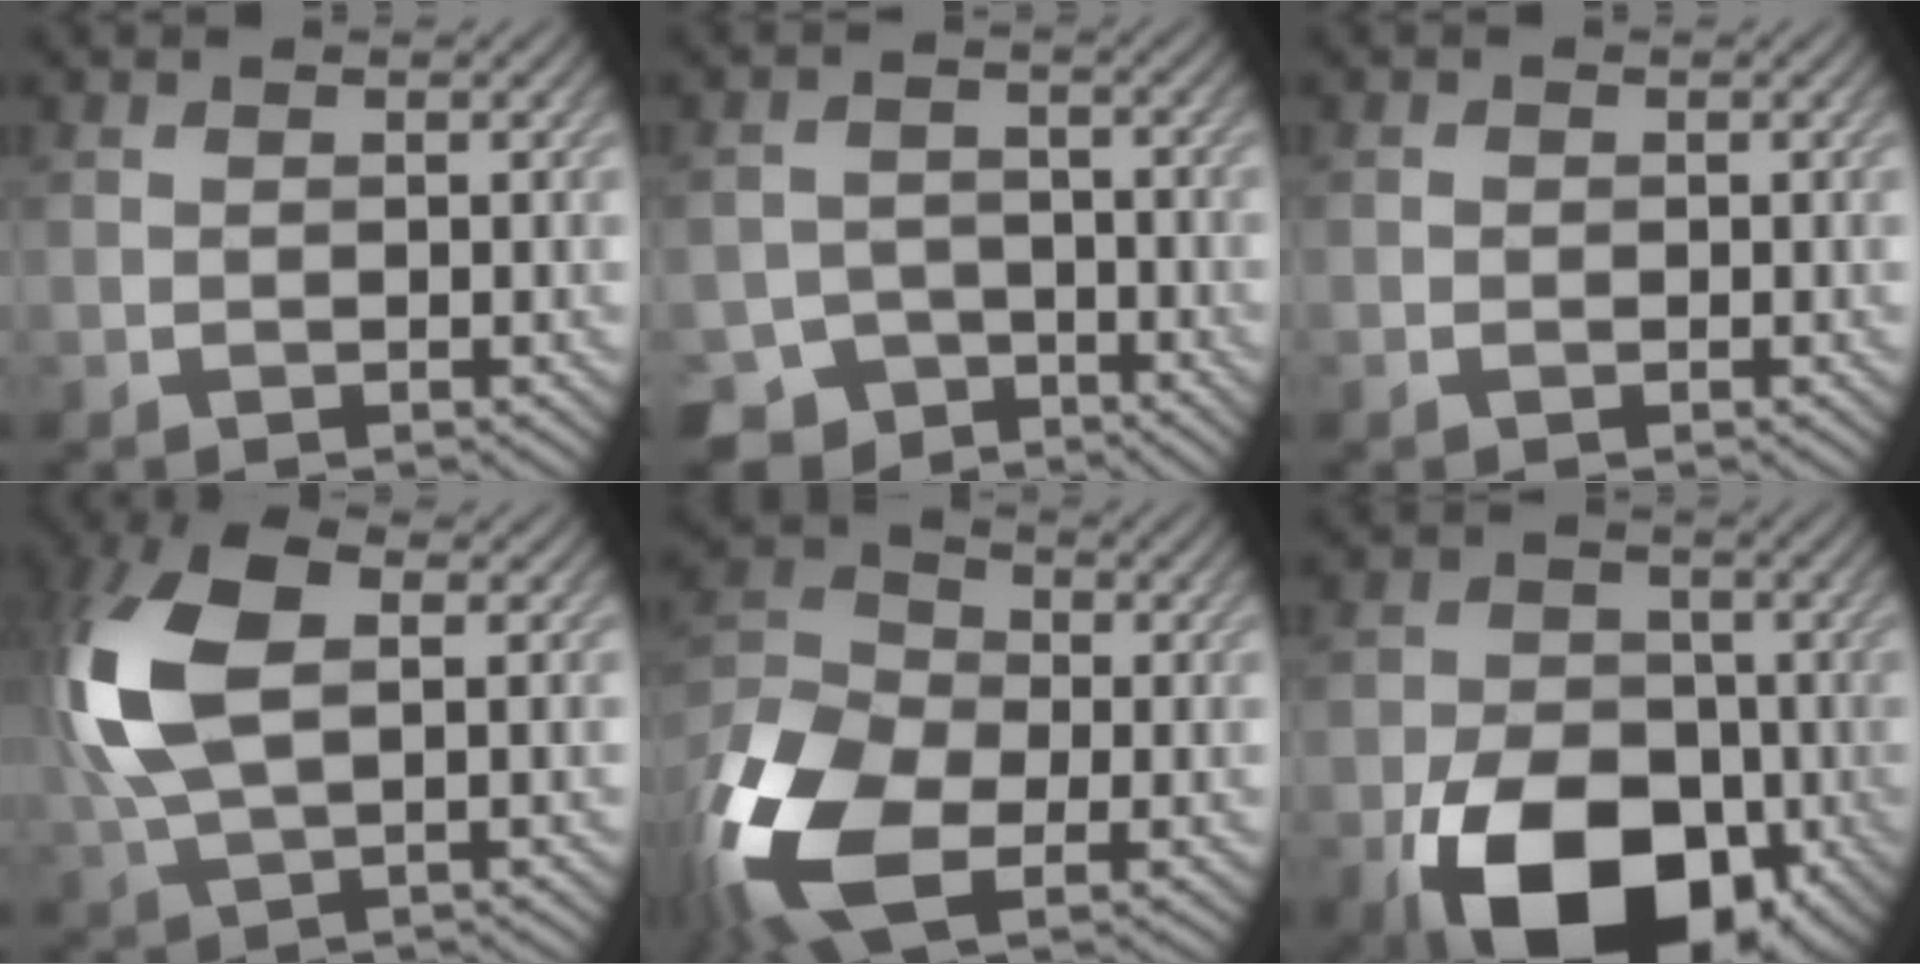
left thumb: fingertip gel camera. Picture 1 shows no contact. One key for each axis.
{"total": 5.8, "fx": -4.6, "fy": 3.5, "fz": 0.5, "tx": -0.007, "ty": -0.007, "tz": -0.076}
{"total": 0.9, "fx": -0.4, "fy": 0.6, "fz": 0.4, "tx": -0.008, "ty": -0.003, "tz": -0.009}
{"total": 12.0, "fx": 2.2, "fy": 6.0, "fz": 10.1, "tx": -0.256, "ty": 0.011, "tz": 0.038}
{"total": 15.3, "fx": -6.5, "fy": 8.9, "fz": 10.7, "tx": -0.262, "ty": -0.036, "tz": -0.136}
{"total": 16.1, "fx": -6.6, "fy": 10.6, "fz": 10.1, "tx": -0.170, "ty": -0.045, "tz": -0.112}